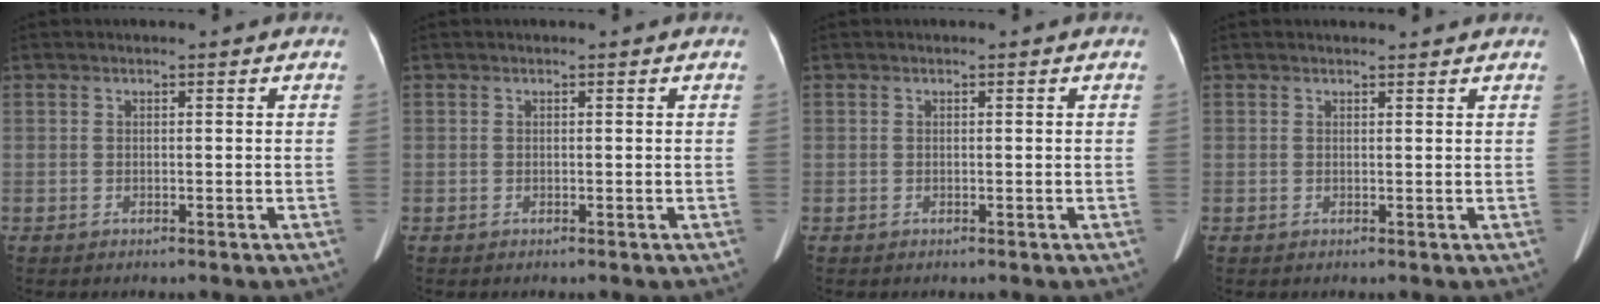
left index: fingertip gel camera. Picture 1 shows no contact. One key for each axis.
{"total": 0.0}
{"total": 0.0}
{"total": 2.4, "fx": 2.3, "fy": 0.3, "fz": 0.5, "tx": -0.011, "ty": 0.008, "tz": 0.026}